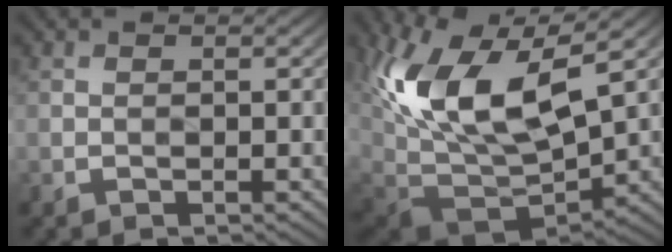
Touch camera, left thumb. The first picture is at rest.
{"total": 17.0, "force": [5.3, 8.4, 13.8], "torque": [-0.300, 0.002, 0.102]}